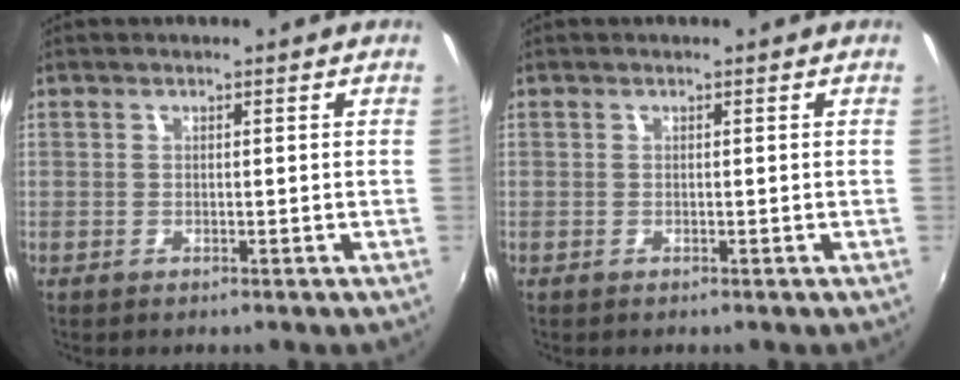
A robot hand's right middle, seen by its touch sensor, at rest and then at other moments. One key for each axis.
{"total": 0.0}